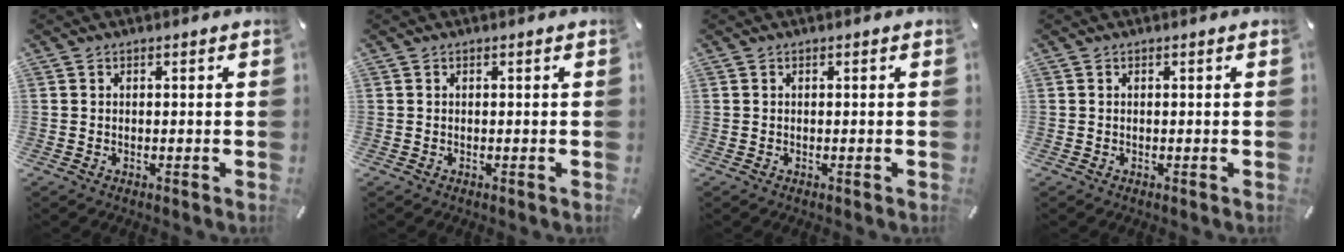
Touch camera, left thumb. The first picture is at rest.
{"total": 0.0}
{"total": 0.0}
{"total": 0.0}